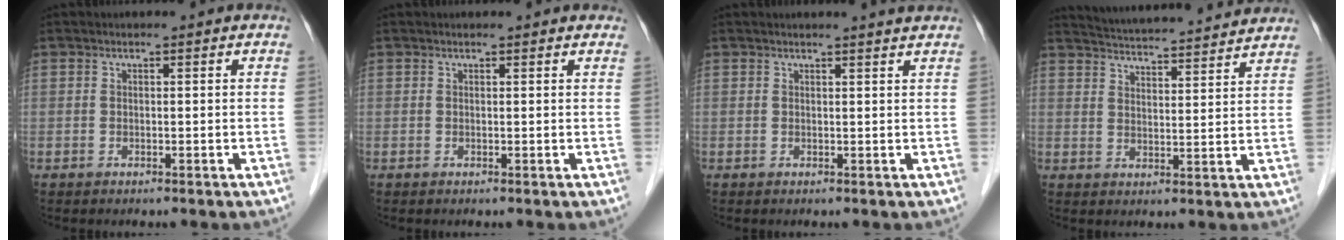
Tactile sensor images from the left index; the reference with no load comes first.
{"total": 2.3, "force": [2.2, 0.6, 0.6], "torque": [-0.013, 0.014, 0.018]}
{"total": 2.4, "force": [2.3, -0.5, 0.6], "torque": [-0.013, -0.002, 0.024]}
{"total": 16.9, "force": [16.0, 0.9, 5.2], "torque": [-0.093, 0.018, 0.223]}